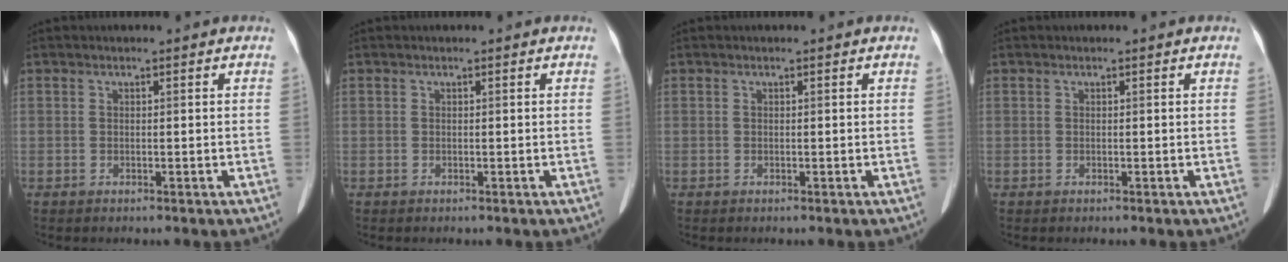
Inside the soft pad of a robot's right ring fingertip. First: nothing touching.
{"total": 0.0}
{"total": 0.0}
{"total": 0.0}